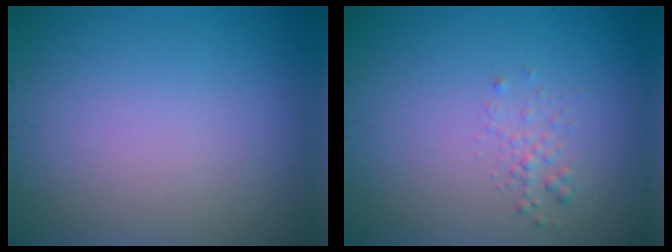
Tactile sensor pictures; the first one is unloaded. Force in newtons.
{"total": 1.0, "press": 1.0, "slide": 0.1}